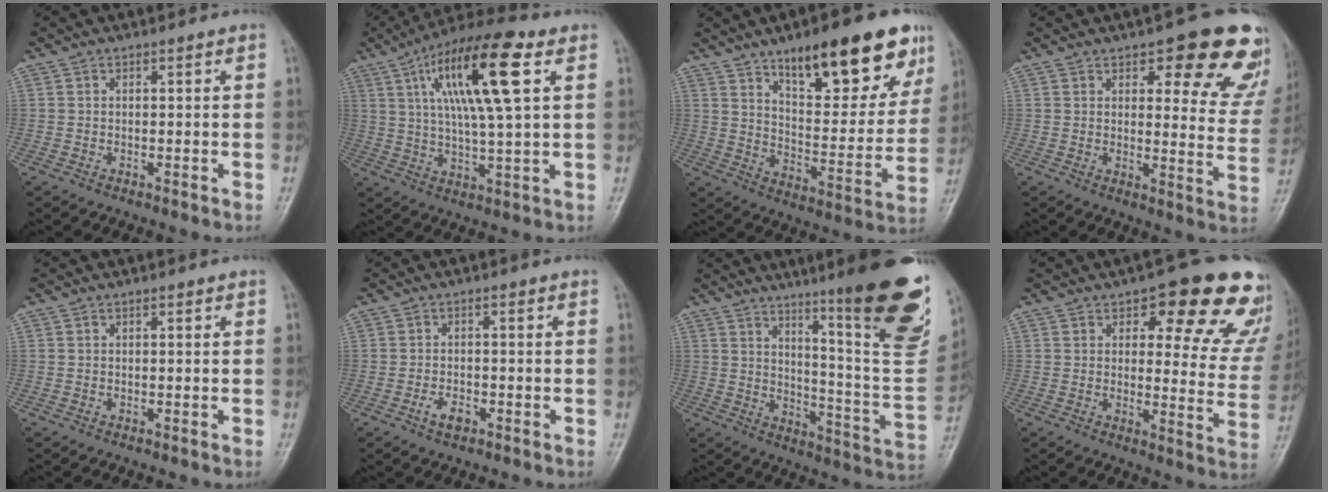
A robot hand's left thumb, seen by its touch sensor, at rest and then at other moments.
{"total": 17.4, "force": [6.1, 4.0, 15.8], "torque": [-0.286, 0.002, 0.100]}
{"total": 22.3, "force": [13.6, 7.8, 15.9], "torque": [-0.179, -0.053, 0.207]}
{"total": 17.9, "force": [10.9, 7.0, 12.3], "torque": [-0.087, -0.050, 0.119]}
{"total": 0.0}
{"total": 3.0, "force": [-1.5, 1.7, 2.0], "torque": [-0.034, 0.007, -0.026]}
{"total": 24.7, "force": [14.5, 3.4, 19.7], "torque": [-0.245, -0.078, 0.210]}
{"total": 18.8, "force": [11.8, 8.0, 12.3], "torque": [-0.084, -0.055, 0.127]}